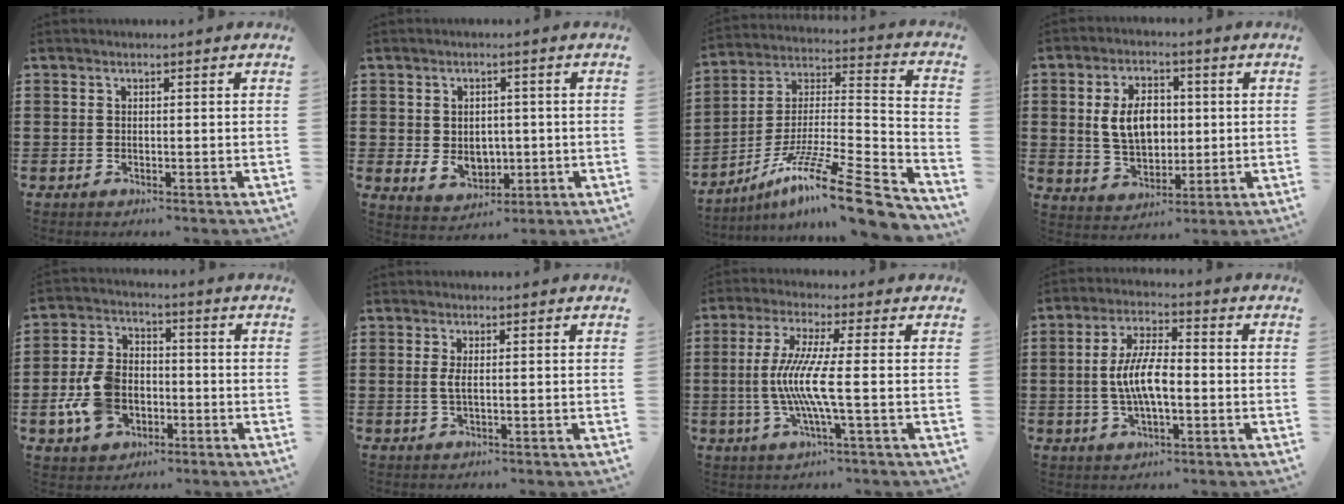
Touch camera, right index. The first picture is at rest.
{"total": 4.2, "force": [0.1, 3.4, 2.4], "torque": [-0.039, 0.003, -0.002]}
{"total": 15.2, "force": [-11.2, 1.1, 10.2], "torque": [-0.172, 0.018, -0.202]}
{"total": 7.7, "force": [0.7, 5.1, 5.7], "torque": [-0.120, 0.006, 0.005]}
{"total": 9.2, "force": [-2.5, 6.4, 6.2], "torque": [-0.157, 0.007, -0.049]}
{"total": 1.7, "force": [-0.1, 0.2, 1.7], "torque": [-0.041, -0.006, -0.004]}
{"total": 9.1, "force": [-1.5, -0.1, 8.9], "torque": [-0.192, -0.022, -0.040]}
{"total": 7.9, "force": [-1.0, 2.7, 7.3], "torque": [-0.156, -0.003, -0.025]}